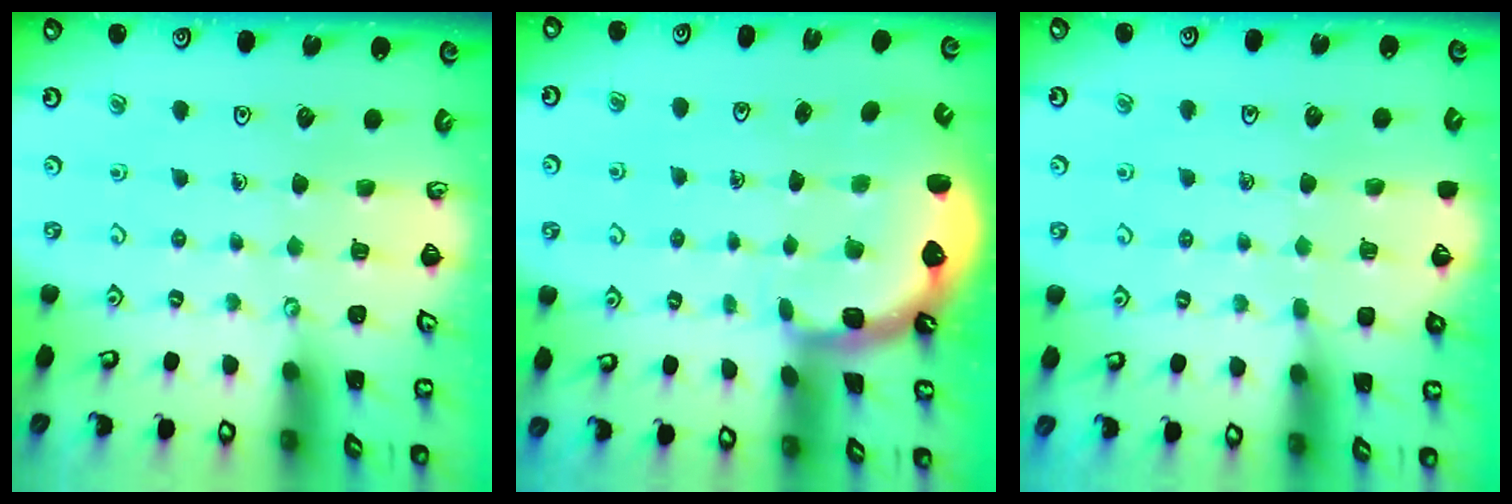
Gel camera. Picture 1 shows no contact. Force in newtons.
{"total": 2.5, "press": 1.2, "slide": 2.2}
{"total": 4.0, "press": 4.0, "slide": 0.6}